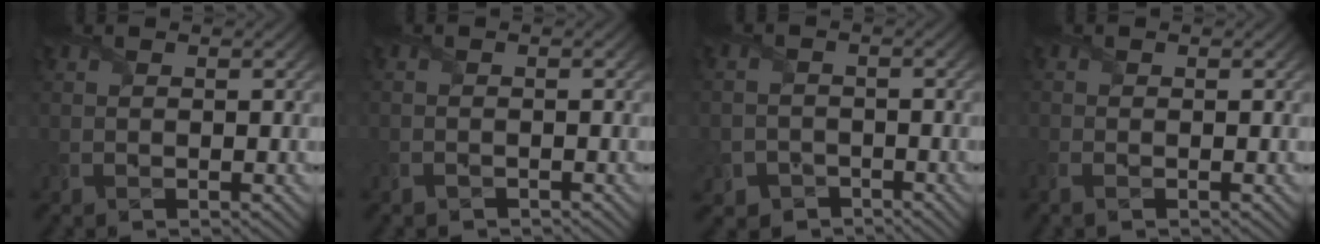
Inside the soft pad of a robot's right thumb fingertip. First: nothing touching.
{"total": 0.9, "force": [-0.9, 0.1, 0.0], "torque": [0.002, -0.004, -0.020]}
{"total": 4.8, "force": [-3.2, 3.4, 0.7], "torque": [-0.018, -0.010, -0.068]}
{"total": 1.2, "force": [-0.8, 0.4, 0.8], "torque": [-0.020, -0.002, -0.017]}